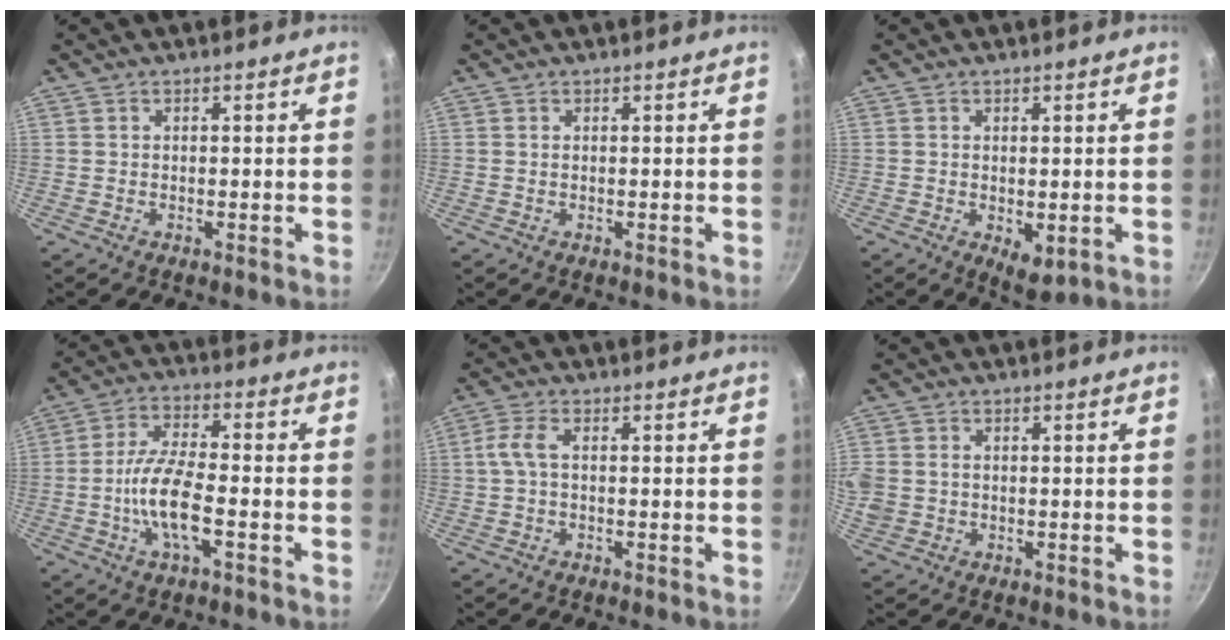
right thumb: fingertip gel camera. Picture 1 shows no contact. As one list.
[{"total": 0.0}, {"total": 4.4, "force": [-0.9, 2.2, 3.7], "torque": [-0.046, -0.011, -0.001]}, {"total": 10.4, "force": [-2.8, 3.5, 9.4], "torque": [-0.191, 0.022, -0.055]}, {"total": 3.8, "force": [0.1, 1.8, 3.3], "torque": [-0.084, 0.007, -0.002]}, {"total": 5.9, "force": [-0.2, 4.9, 3.2], "torque": [-0.089, 0.005, 0.002]}]